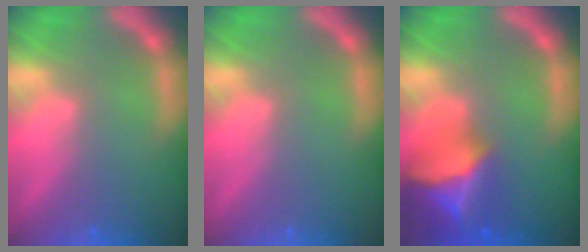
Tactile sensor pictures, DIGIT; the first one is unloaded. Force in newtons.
{"total": 0.0}
{"total": 9.4}